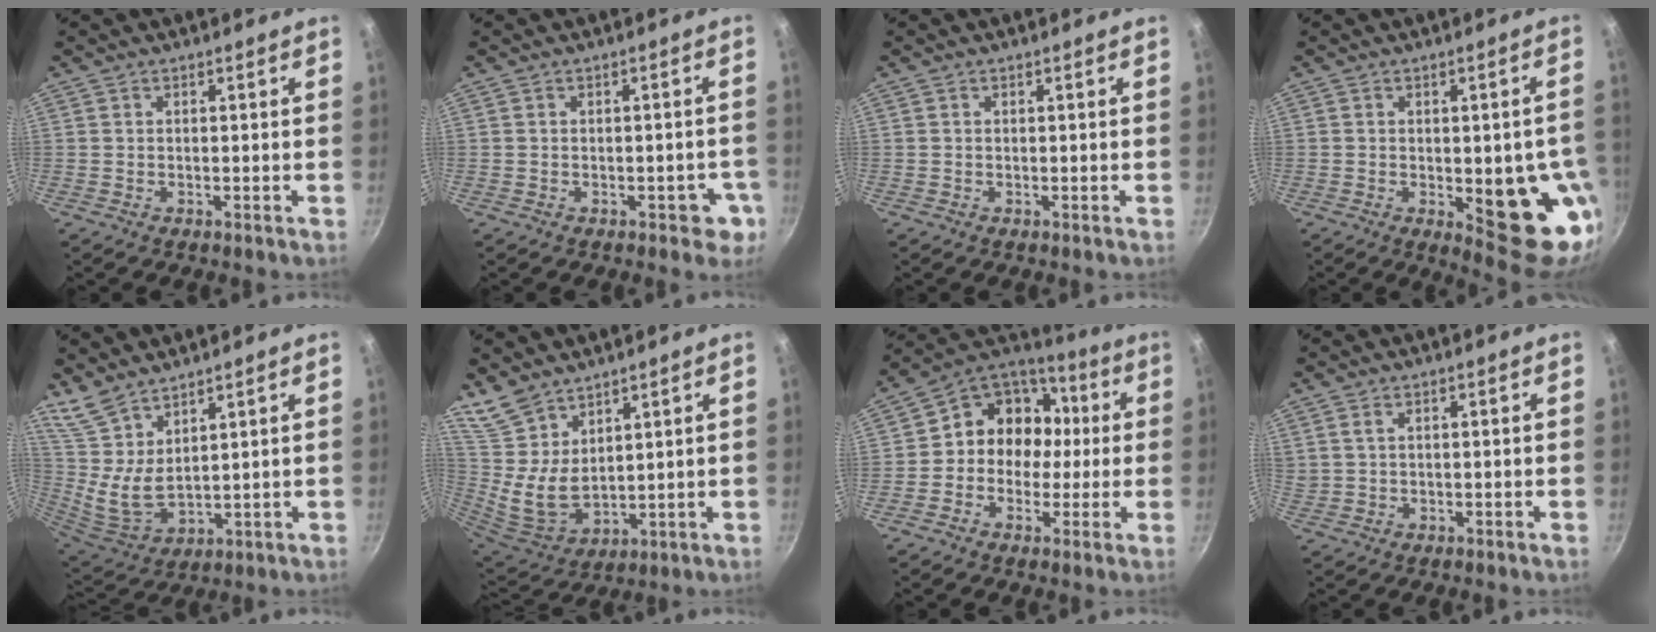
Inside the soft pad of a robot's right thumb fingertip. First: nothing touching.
{"total": 4.3, "force": [-1.6, 2.6, 3.0], "torque": [-0.007, 0.017, -0.012]}
{"total": 0.0}
{"total": 15.2, "force": [-2.9, 5.9, 13.7], "torque": [-0.117, -0.003, -0.028]}
{"total": 10.0, "force": [7.3, 3.4, 6.0], "torque": [-0.109, -0.058, 0.158]}
{"total": 11.5, "force": [7.9, 5.8, 6.0], "torque": [-0.101, -0.051, 0.178]}
{"total": 13.5, "force": [0.1, 11.8, 6.5], "torque": [-0.048, 0.041, -0.020]}
{"total": 1.6, "force": [0.8, 0.9, 1.0], "torque": [-0.018, 0.002, 0.021]}